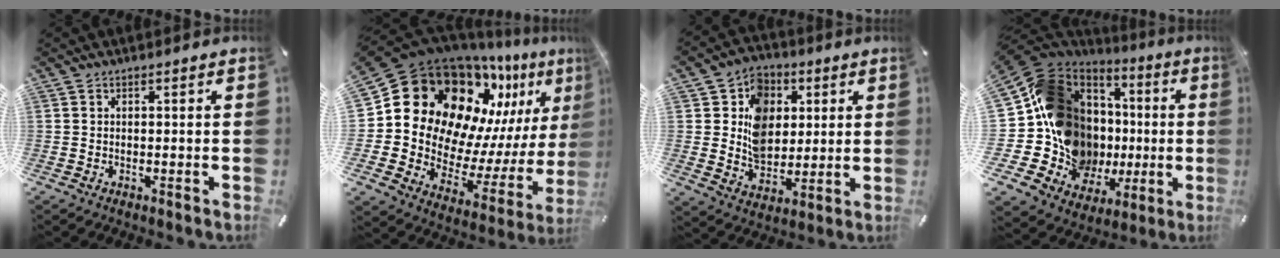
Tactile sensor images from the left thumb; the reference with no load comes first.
{"total": 21.0, "force": [11.5, 14.8, 9.6], "torque": [-0.157, -0.114, 0.227]}
{"total": 11.9, "force": [2.2, 10.2, 5.7], "torque": [-0.099, -0.001, 0.045]}
{"total": 19.9, "force": [-0.1, 15.9, 12.1], "torque": [-0.215, -0.051, 0.041]}